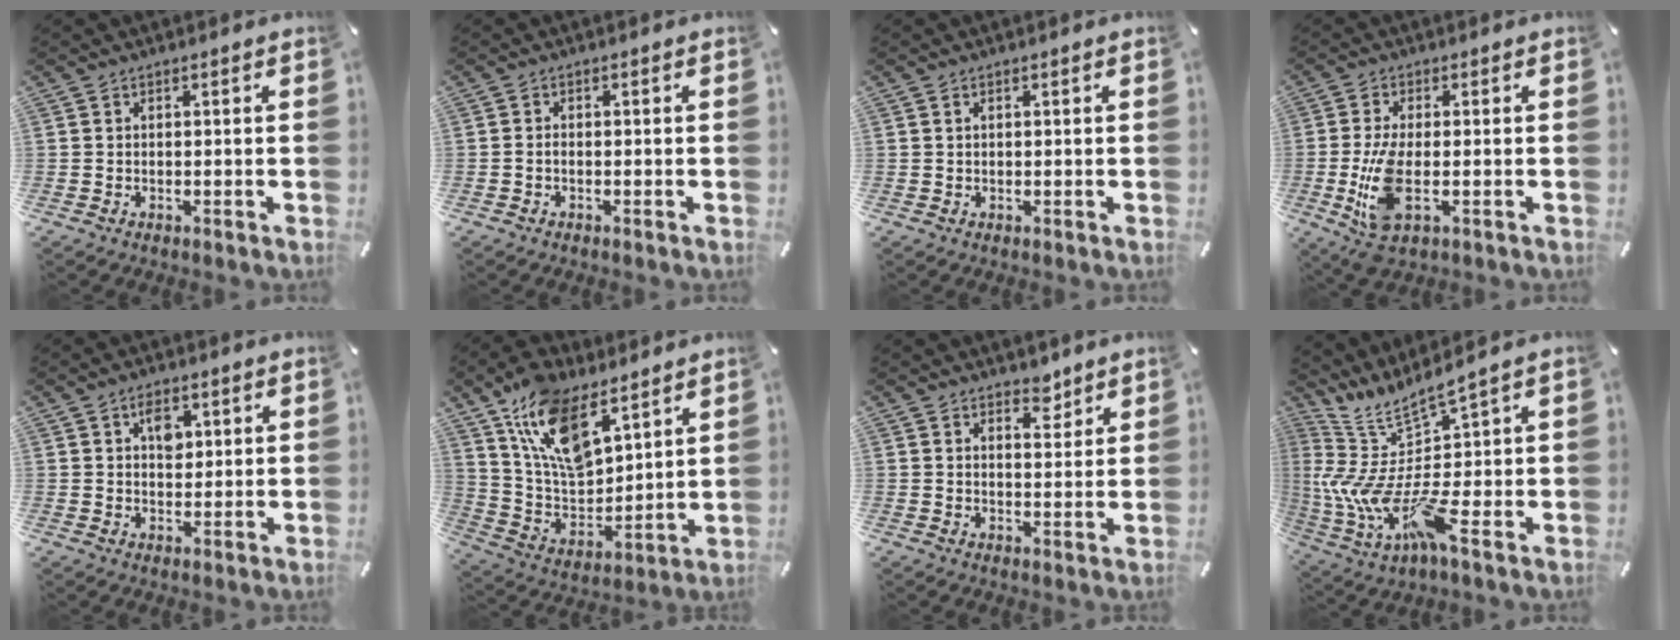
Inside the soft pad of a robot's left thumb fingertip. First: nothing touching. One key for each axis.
{"total": 0.7, "fx": -0.4, "fy": 0.3, "fz": 0.6, "tx": -0.012, "ty": -0.001, "tz": -0.007}
{"total": 0.5, "fx": 0.2, "fy": 0.4, "fz": 0.3, "tx": -0.006, "ty": 0.001, "tz": 0.004}
{"total": 10.0, "fx": -1.2, "fy": 3.8, "fz": 9.1, "tx": -0.203, "ty": -0.021, "tz": -0.020}
{"total": 4.6, "fx": 1.5, "fy": 3.3, "fz": 2.9, "tx": -0.031, "ty": -0.005, "tz": 0.019}
{"total": 16.3, "fx": 10.9, "fy": 8.3, "fz": 8.9, "tx": -0.196, "ty": -0.060, "tz": 0.201}
{"total": 4.3, "fx": 3.5, "fy": 2.2, "fz": 1.0, "tx": 0.013, "ty": -0.026, "tz": 0.058}
{"total": 15.9, "fx": -1.8, "fy": 3.1, "fz": 15.4, "tx": -0.335, "ty": -0.049, "tz": -0.040}